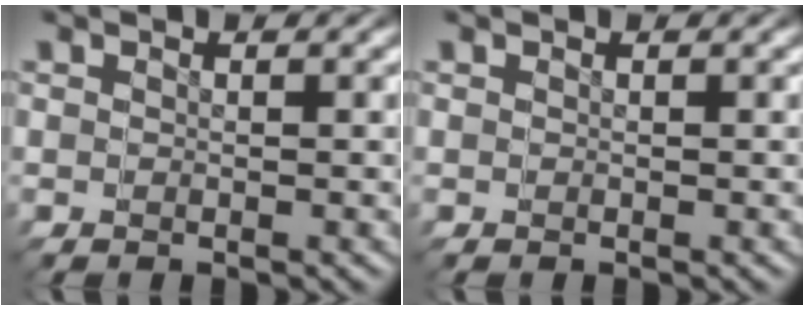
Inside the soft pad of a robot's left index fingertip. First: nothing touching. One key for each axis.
{"total": 0.0}